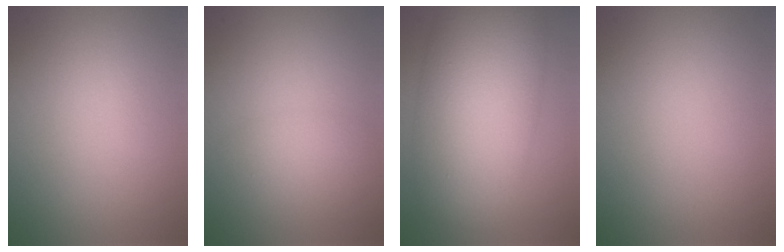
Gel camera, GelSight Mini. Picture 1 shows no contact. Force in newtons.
{"total": 1.9, "press": 1.9, "slide": 0.1}
{"total": 12.0, "press": 12.0, "slide": 0.5}
{"total": 0.0}